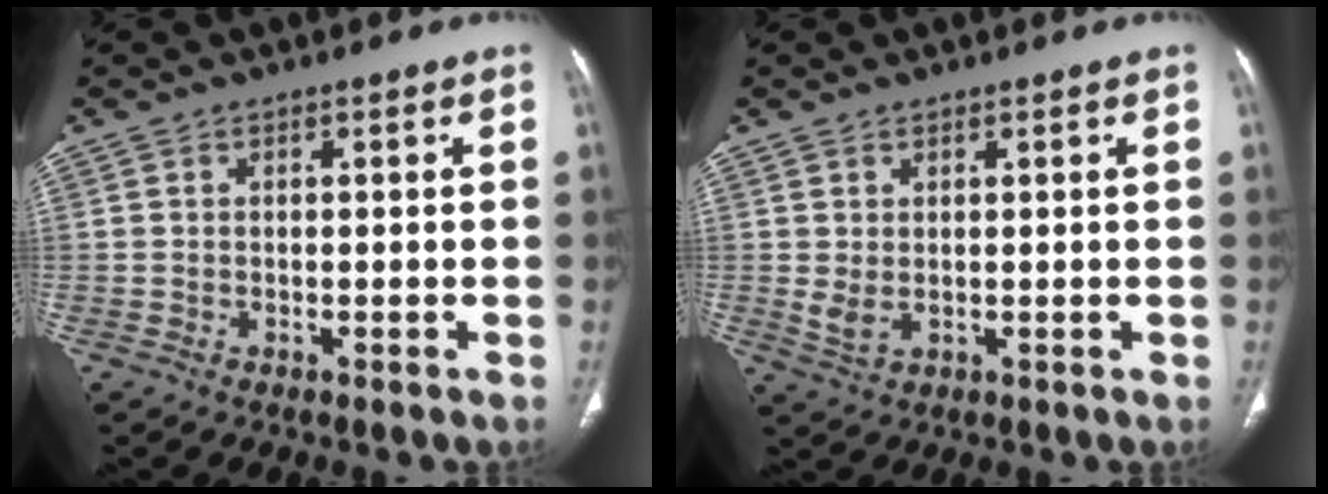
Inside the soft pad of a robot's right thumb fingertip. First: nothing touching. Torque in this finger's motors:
{"motor_torque": [2.54, 2.46, 0.36, -0.67, 0.03]}